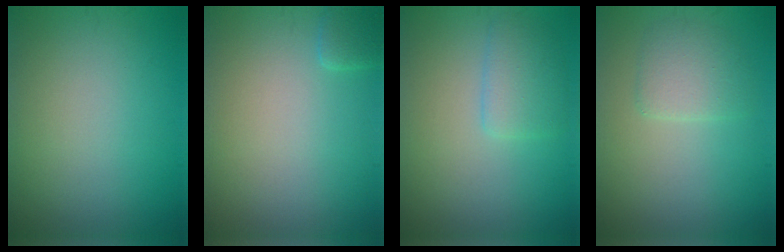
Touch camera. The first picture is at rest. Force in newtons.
{"total": 1.1, "press": 1.1, "slide": 0.2}
{"total": 2.6, "press": 2.6, "slide": 0.1}
{"total": 2.5, "press": 2.5, "slide": 0.2}